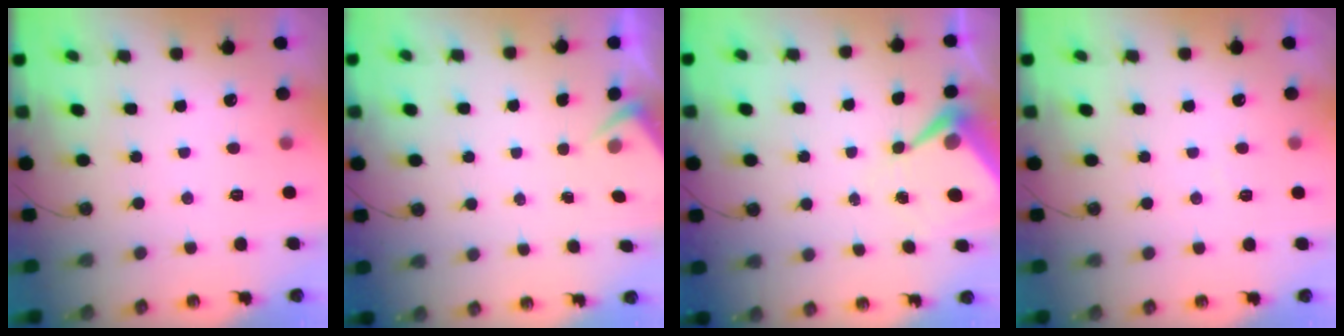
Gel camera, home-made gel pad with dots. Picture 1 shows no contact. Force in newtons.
{"total": 2.4, "press": 2.4, "slide": 0.4}
{"total": 7.9, "press": 7.9, "slide": 0.5}
{"total": 2.9, "press": 2.8, "slide": 0.5}